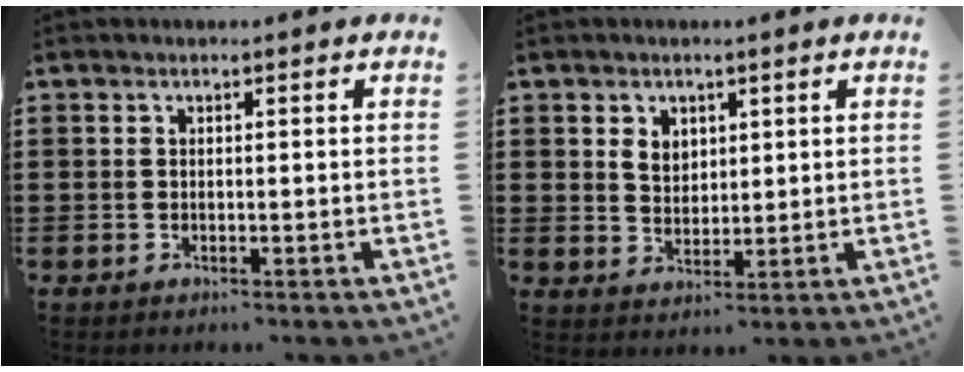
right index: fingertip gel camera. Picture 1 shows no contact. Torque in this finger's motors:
{"motor_torque": [0.05, -0.03, 0.14, 0.06]}